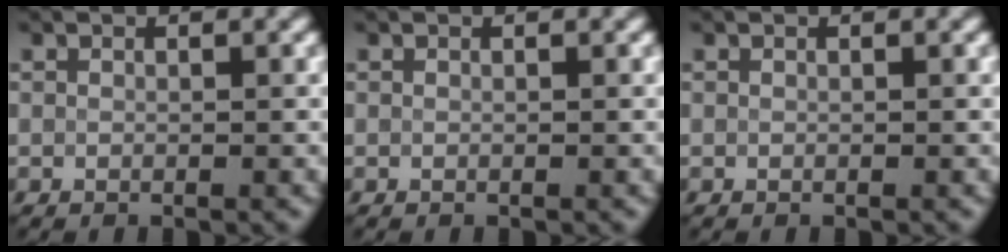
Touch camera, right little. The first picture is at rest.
{"total": 0.0}
{"total": 0.0}